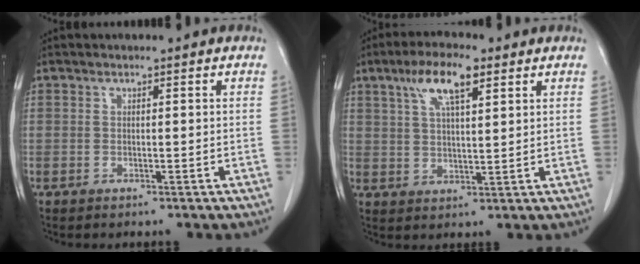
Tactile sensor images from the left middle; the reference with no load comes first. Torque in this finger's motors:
{"motor_torque": [1.31, -0.83, 0.15, 0.07]}